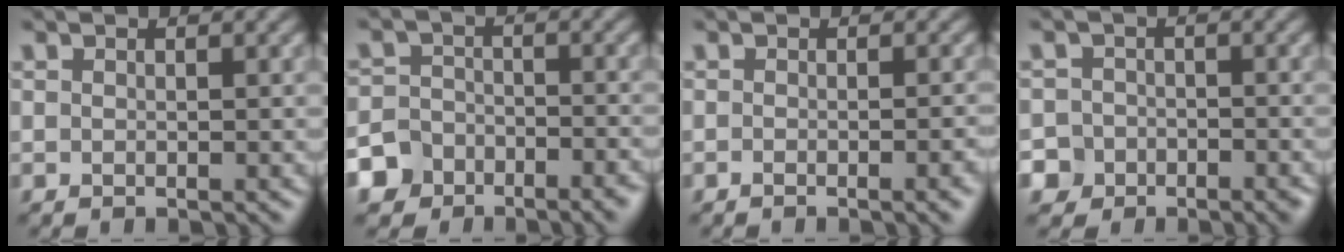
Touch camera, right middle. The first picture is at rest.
{"total": 7.4, "force": [-5.5, 4.7, 1.5], "torque": [-0.013, -0.011, -0.096]}
{"total": 3.2, "force": [-1.3, 1.1, 2.8], "torque": [-0.017, 0.003, -0.018]}
{"total": 5.6, "force": [-3.7, 4.1, 0.8], "torque": [0.012, -0.010, -0.064]}